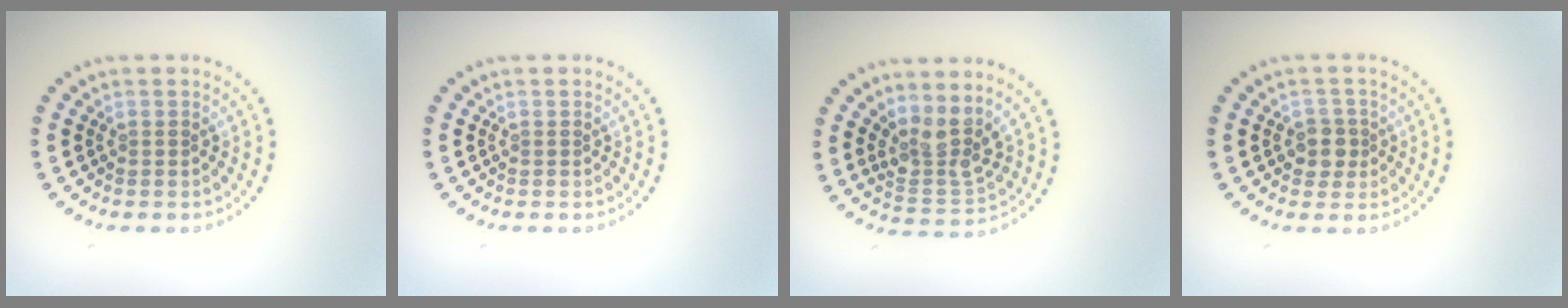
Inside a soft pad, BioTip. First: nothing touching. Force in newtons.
{"total": 0.0}
{"total": 3.8, "press": 3.1, "slide": 2.1}
{"total": 2.1, "press": 1.9, "slide": 0.8}